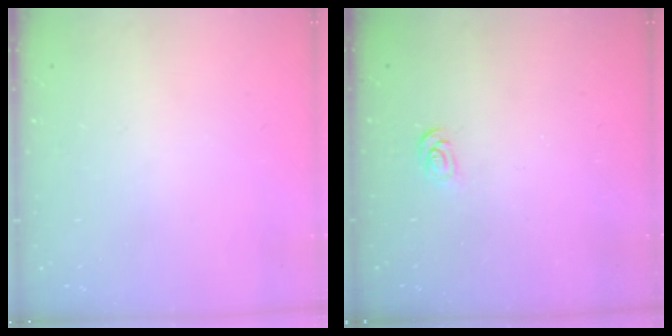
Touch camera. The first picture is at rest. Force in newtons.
{"total": 2.5, "press": 2.5, "slide": 0.3}